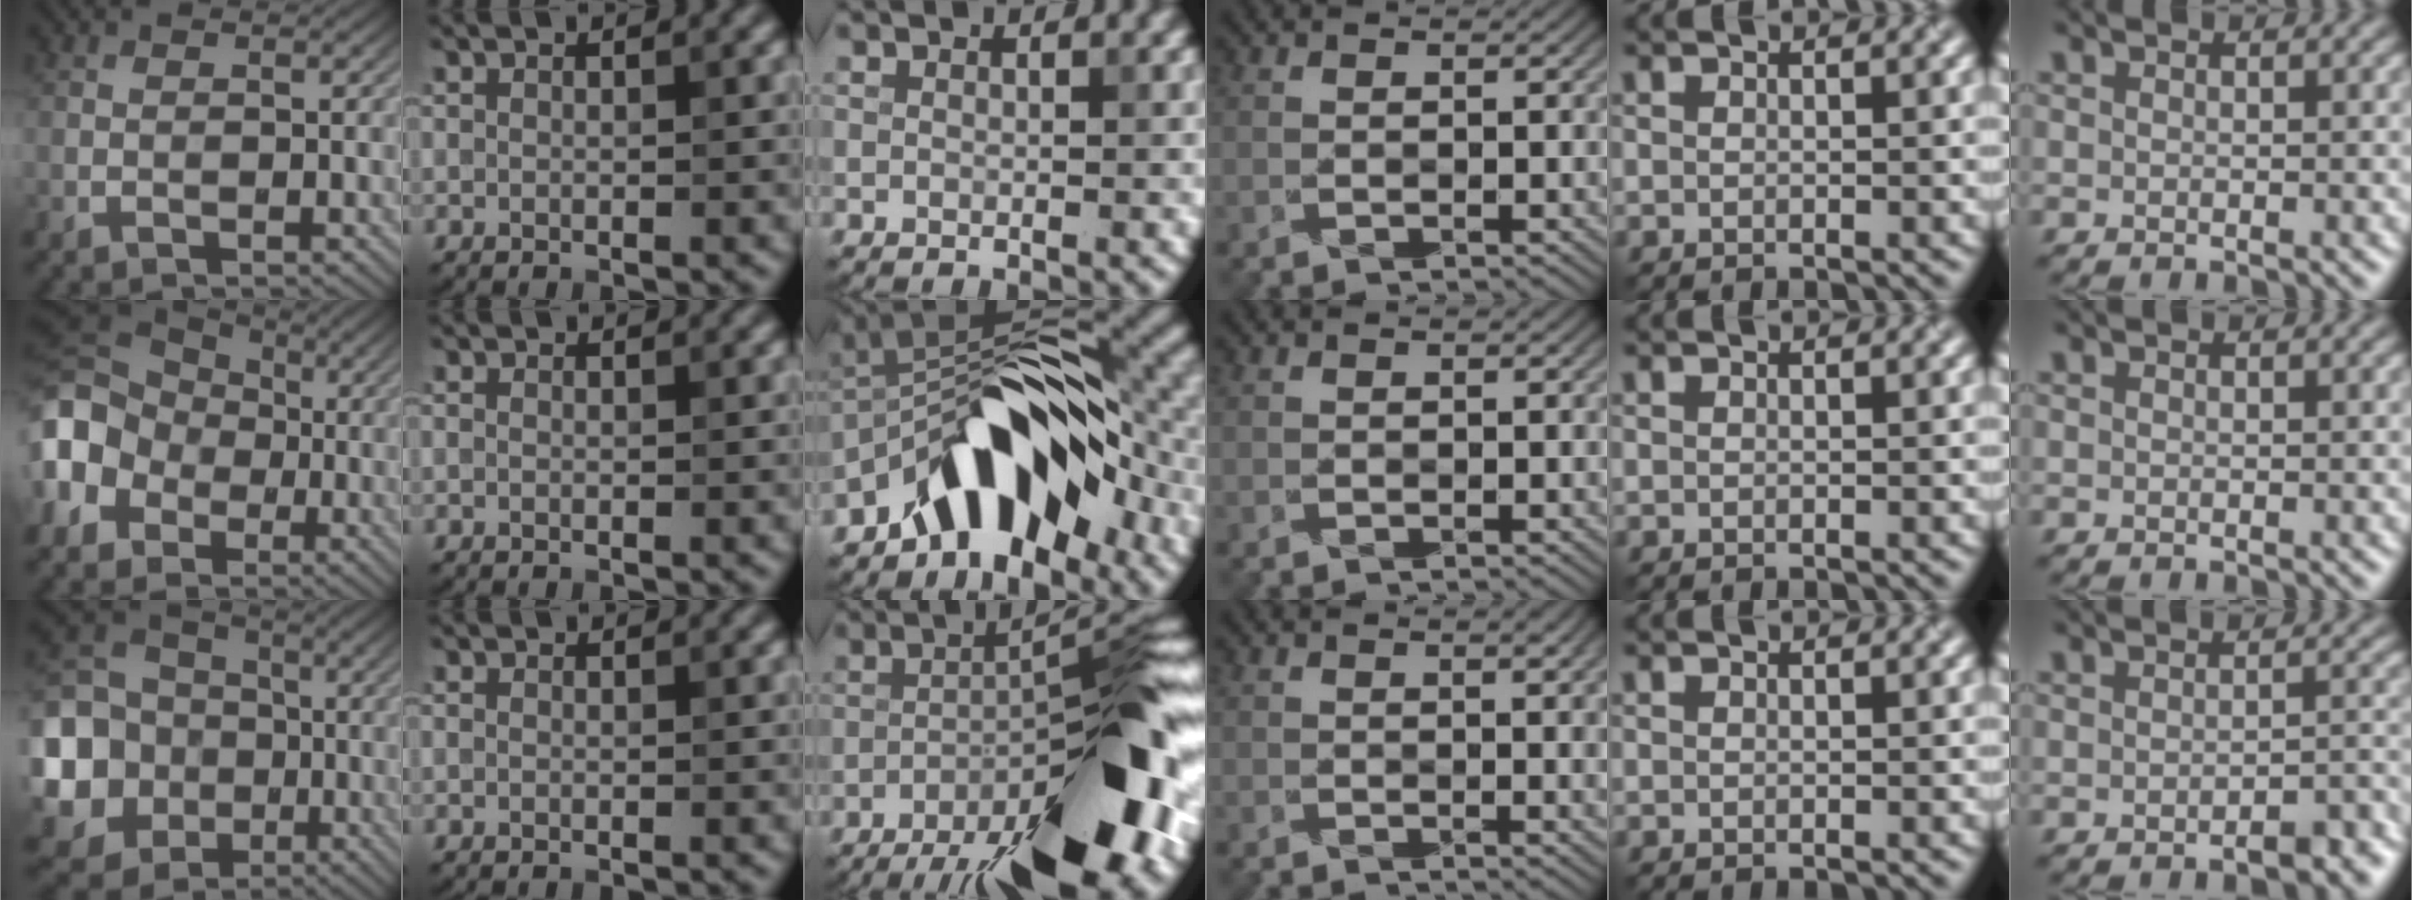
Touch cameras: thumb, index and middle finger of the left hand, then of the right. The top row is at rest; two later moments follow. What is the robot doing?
{"motion": "wrap", "object": "string"}